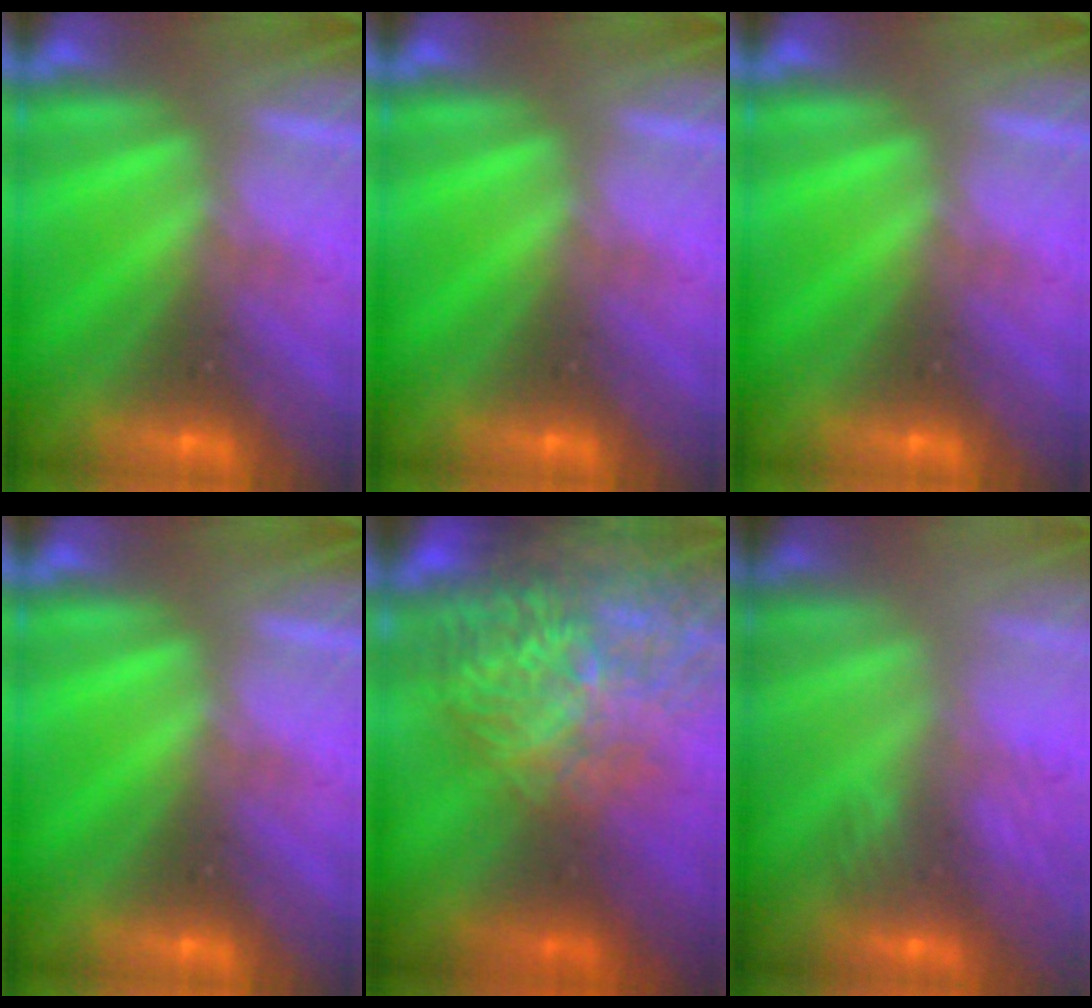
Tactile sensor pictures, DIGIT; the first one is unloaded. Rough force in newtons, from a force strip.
{"total": 0.0}
{"total": 0.0}
{"total": 0.0}
{"total": 7.2}
{"total": 3.1}